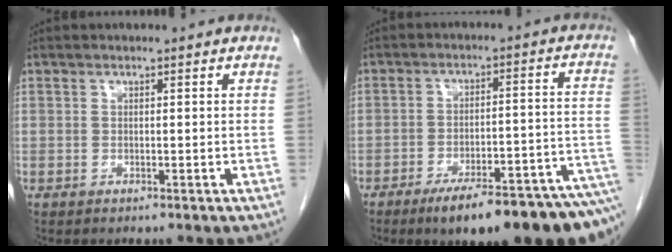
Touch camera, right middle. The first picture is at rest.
{"total": 17.5, "force": [-13.0, 1.6, 11.6], "torque": [-0.091, 0.024, -0.184]}